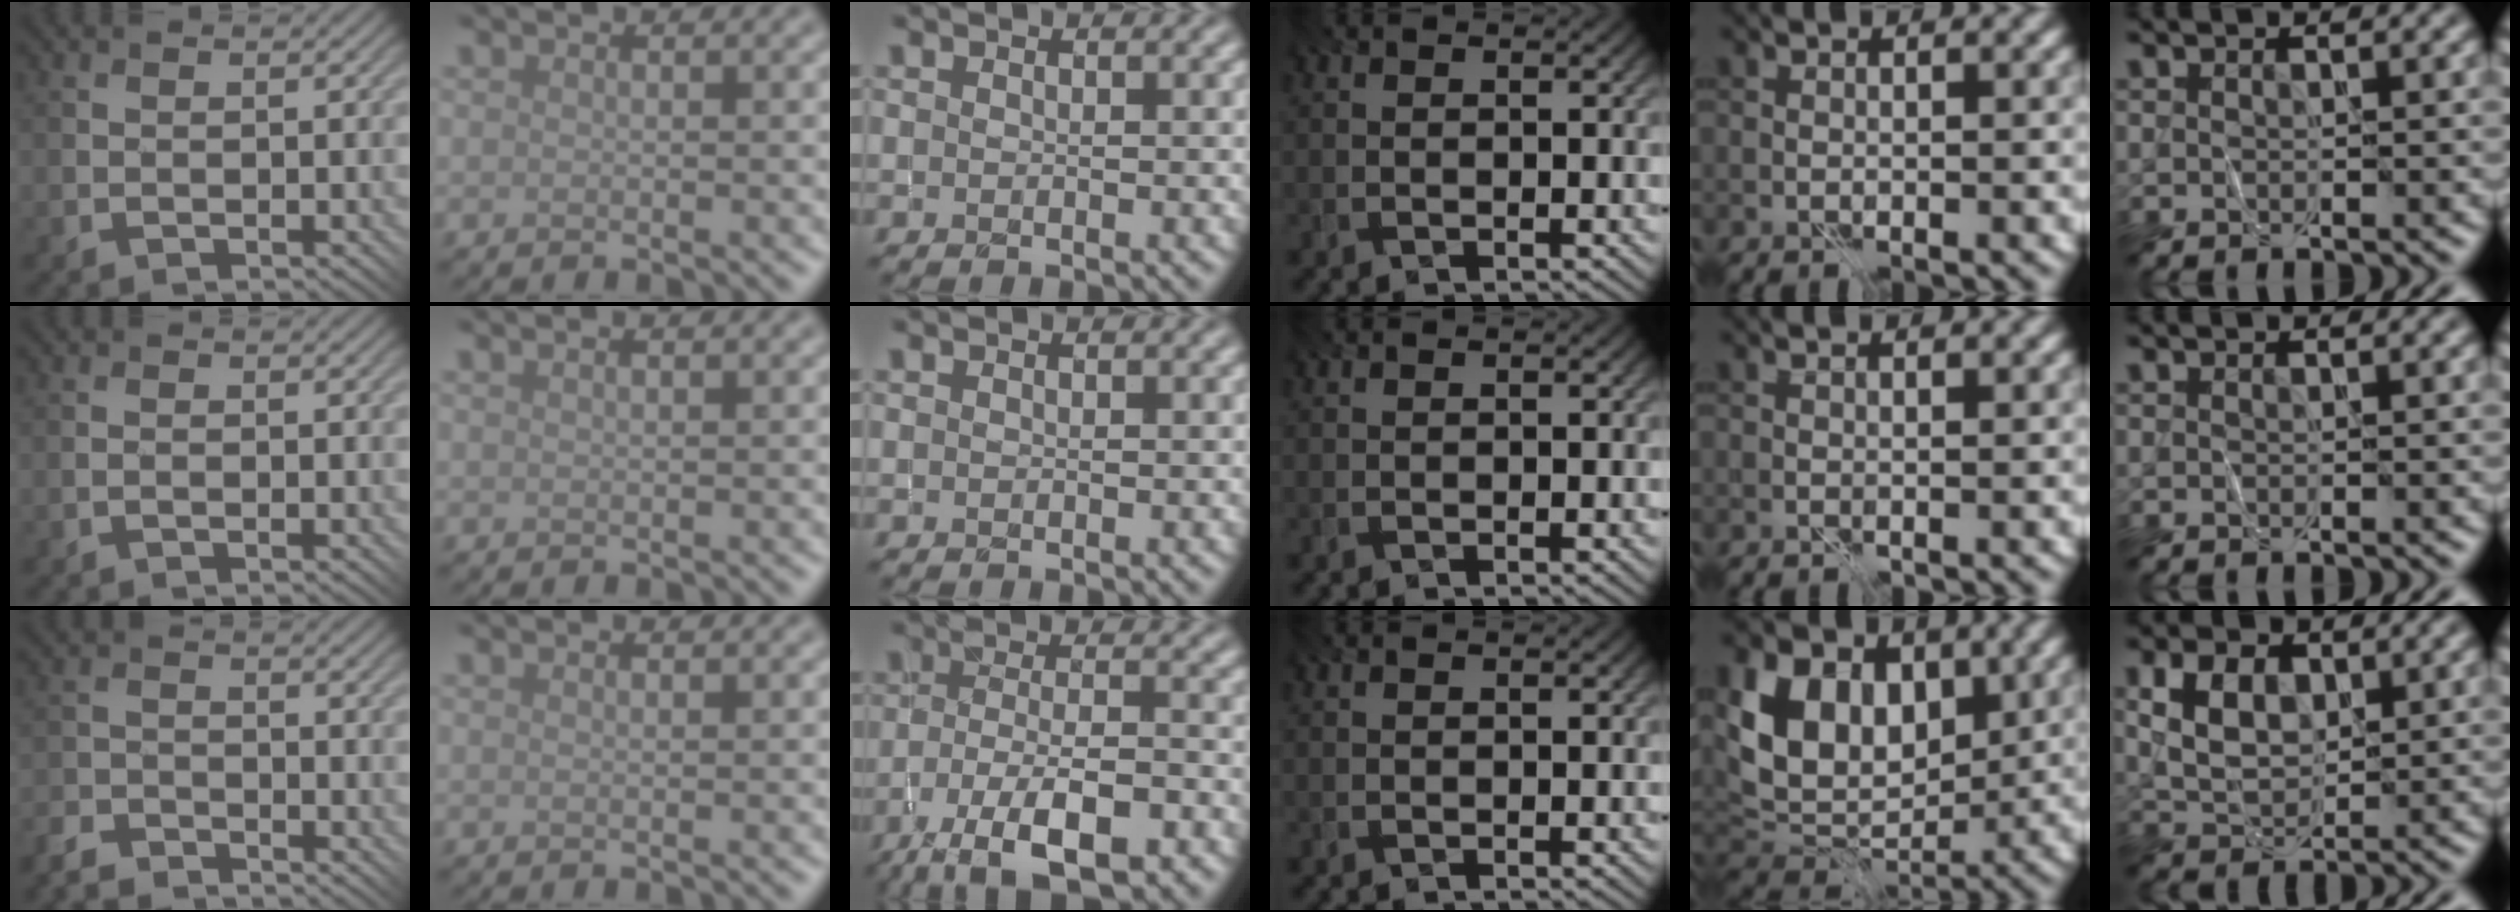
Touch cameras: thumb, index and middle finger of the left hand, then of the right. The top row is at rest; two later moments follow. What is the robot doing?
{"motion": "fold", "object": "shorts"}